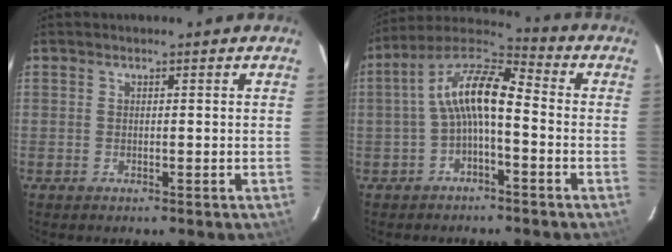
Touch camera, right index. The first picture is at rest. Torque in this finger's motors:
{"motor_torque": [1.16, -0.63, 0.56, 0.21]}